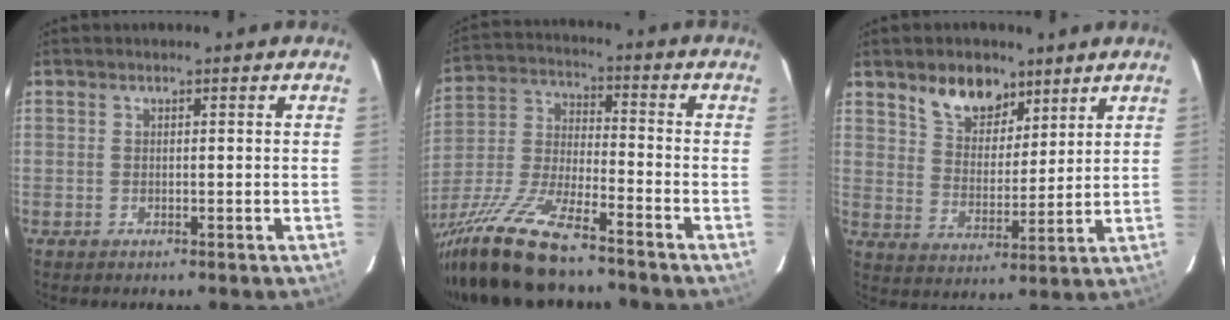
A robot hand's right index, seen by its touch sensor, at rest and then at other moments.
{"total": 19.1, "force": [-15.1, 3.5, 11.1], "torque": [-0.243, -0.043, -0.276]}
{"total": 9.5, "force": [6.4, 5.4, 4.5], "torque": [-0.071, 0.009, 0.117]}